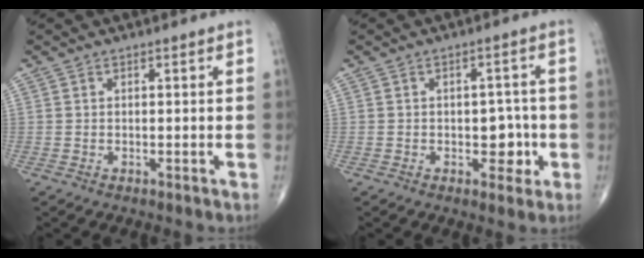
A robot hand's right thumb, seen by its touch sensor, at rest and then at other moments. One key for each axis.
{"total": 5.2, "fx": -1.3, "fy": 3.3, "fz": 3.8, "tx": -0.019, "ty": 0.010, "tz": -0.015}